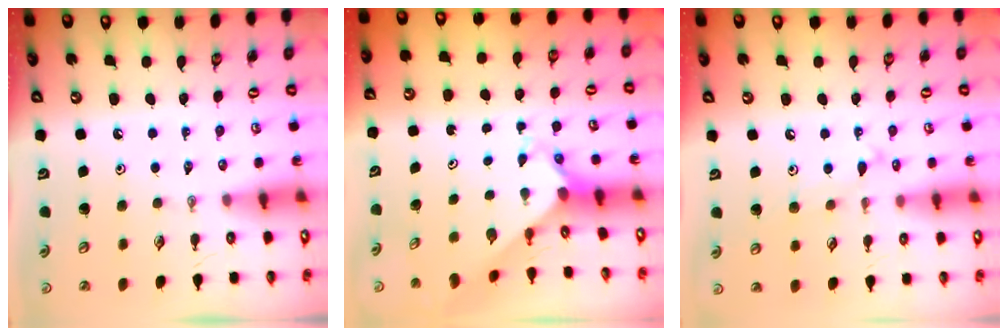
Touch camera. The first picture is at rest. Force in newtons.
{"total": 2.3, "press": 2.3, "slide": 0.2}
{"total": 8.4, "press": 8.3, "slide": 0.7}